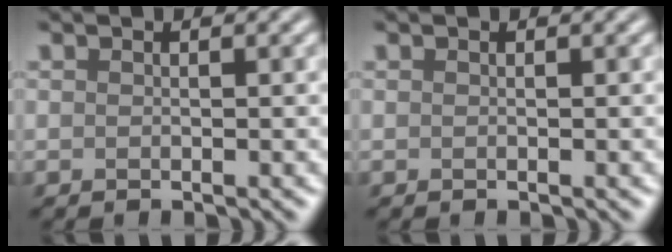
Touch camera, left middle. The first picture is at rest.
{"total": 0.0}